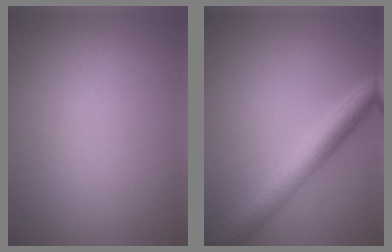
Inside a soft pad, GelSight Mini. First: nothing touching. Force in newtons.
{"total": 5.7, "press": 5.7, "slide": 0.2}